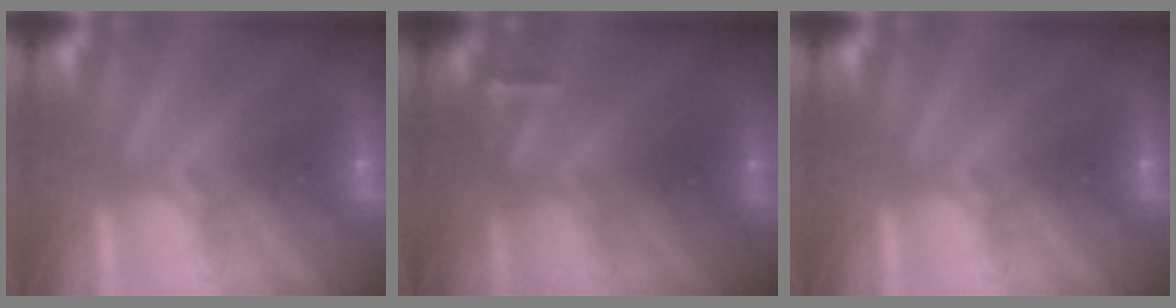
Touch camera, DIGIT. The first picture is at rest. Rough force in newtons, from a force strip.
{"total": 3.1}
{"total": 0.0}